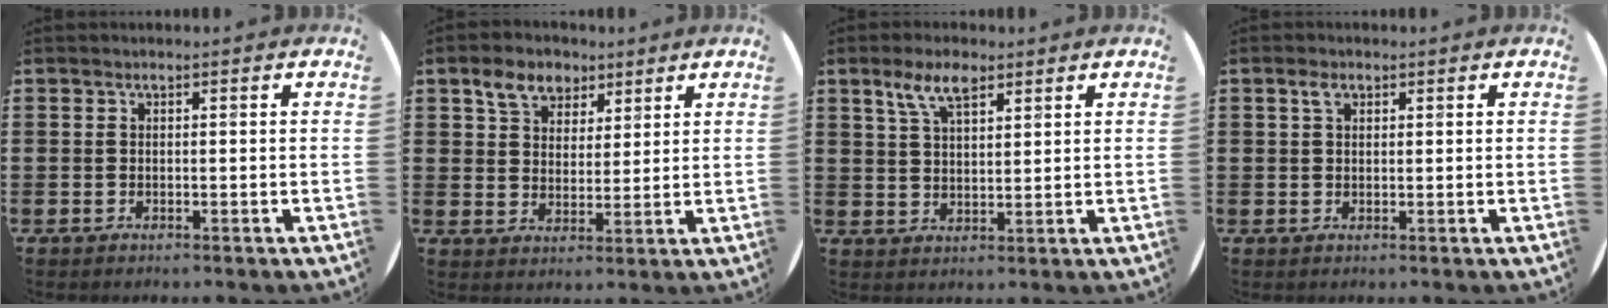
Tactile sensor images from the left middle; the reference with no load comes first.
{"total": 5.6, "force": [4.0, 3.6, 1.6], "torque": [-0.033, 0.003, 0.072]}
{"total": 5.4, "force": [3.6, 2.2, 3.4], "torque": [-0.068, 0.004, 0.063]}
{"total": 1.8, "force": [1.1, 1.1, 1.0], "torque": [-0.015, 0.001, 0.018]}